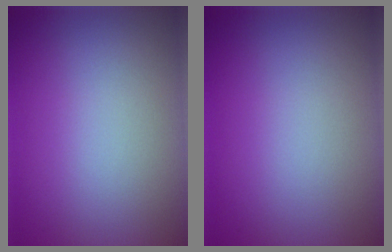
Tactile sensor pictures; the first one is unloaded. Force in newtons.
{"total": 0.0}